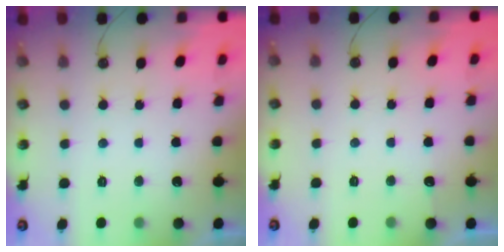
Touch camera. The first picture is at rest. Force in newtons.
{"total": 2.8, "press": 2.8, "slide": 0.4}